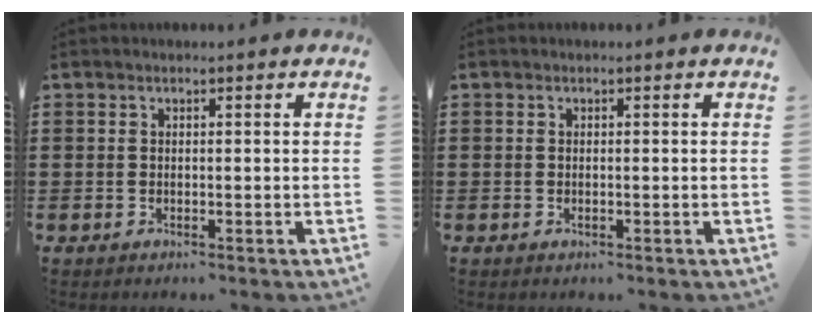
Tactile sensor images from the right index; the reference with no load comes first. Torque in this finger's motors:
{"motor_torque": [0.23, 0.18, 0.02, -0.02]}